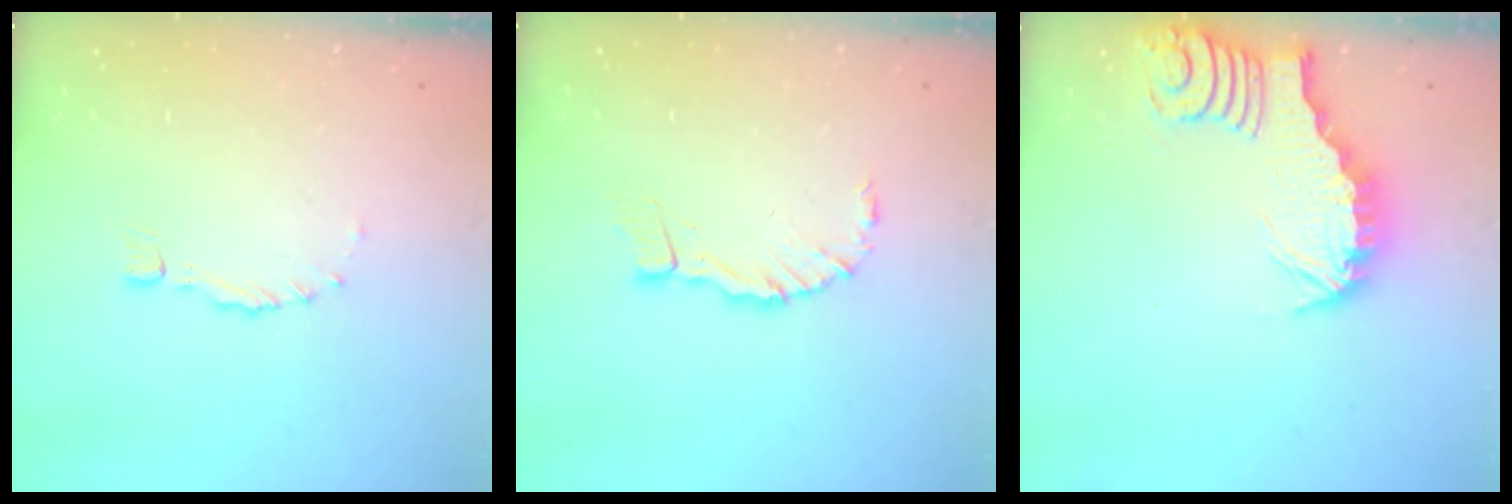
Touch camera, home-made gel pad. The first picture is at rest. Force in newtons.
{"total": 6.5, "press": 6.5, "slide": 0.2}
{"total": 3.0, "press": 3.0, "slide": 0.3}